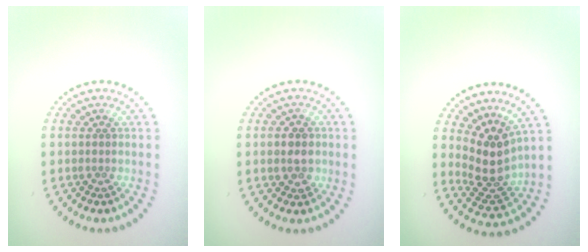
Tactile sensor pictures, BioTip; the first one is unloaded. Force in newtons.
{"total": 2.3, "press": 2.2, "slide": 0.6}
{"total": 3.8, "press": 3.0, "slide": 2.3}